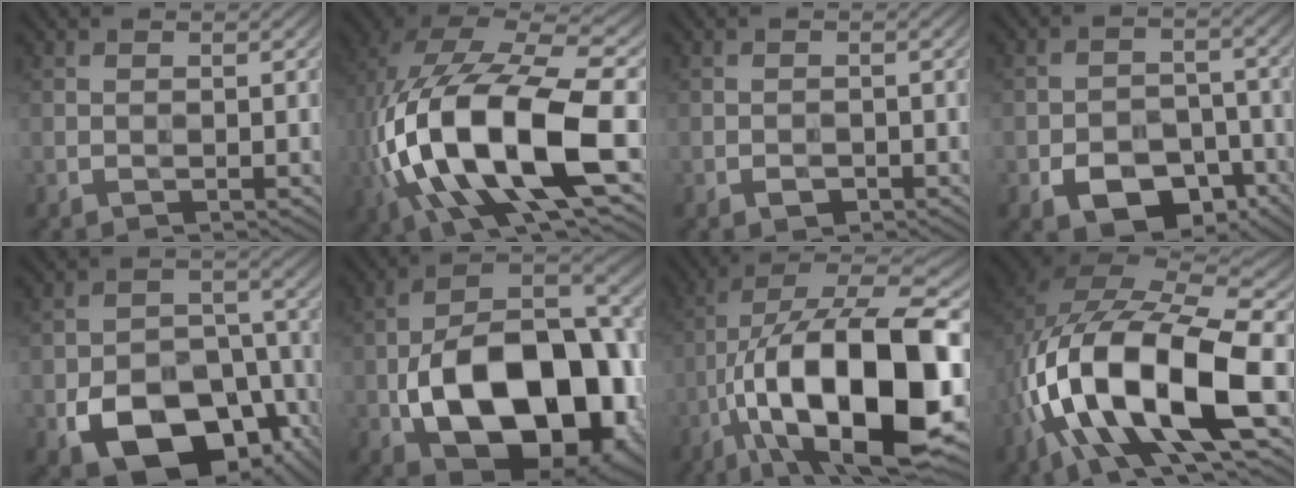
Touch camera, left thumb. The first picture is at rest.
{"total": 19.6, "force": [-3.9, 8.5, 17.3], "torque": [-0.361, -0.025, -0.051]}
{"total": 1.2, "force": [-0.7, 0.7, 0.6], "torque": [-0.008, -0.001, -0.013]}
{"total": 8.7, "force": [-4.8, 5.3, 5.0], "torque": [-0.083, -0.015, -0.079]}
{"total": 15.9, "force": [-7.7, 10.0, 9.7], "torque": [-0.171, -0.040, -0.119]}
{"total": 18.5, "force": [-5.3, 11.0, 14.0], "torque": [-0.234, -0.033, -0.089]}
{"total": 20.7, "force": [-5.4, 7.9, 18.4], "torque": [-0.346, 0.001, -0.085]}
{"total": 18.4, "force": [-5.9, 8.2, 15.4], "torque": [-0.324, -0.015, -0.101]}